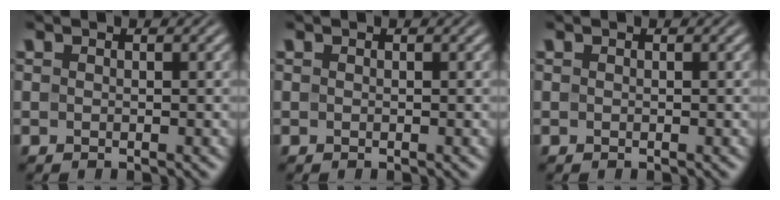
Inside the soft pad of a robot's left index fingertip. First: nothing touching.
{"total": 0.0}
{"total": 0.0}